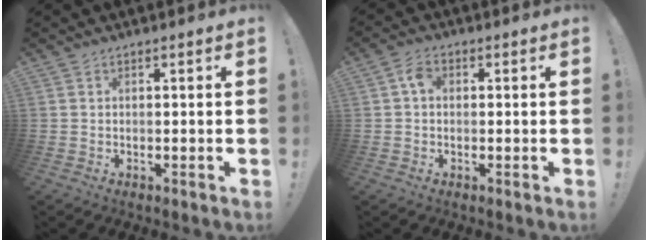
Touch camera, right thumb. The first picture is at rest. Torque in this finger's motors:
{"motor_torque": [-0.10, 0.10, 0.13, -0.11, 0.00]}